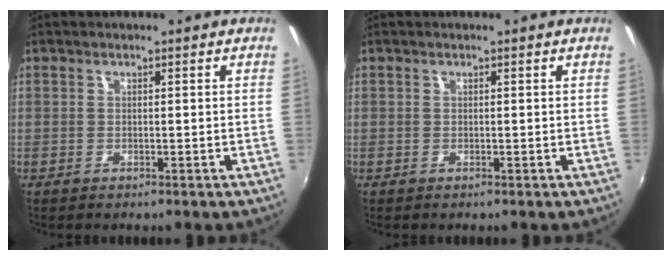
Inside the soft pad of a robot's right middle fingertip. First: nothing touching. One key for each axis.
{"total": 0.0}